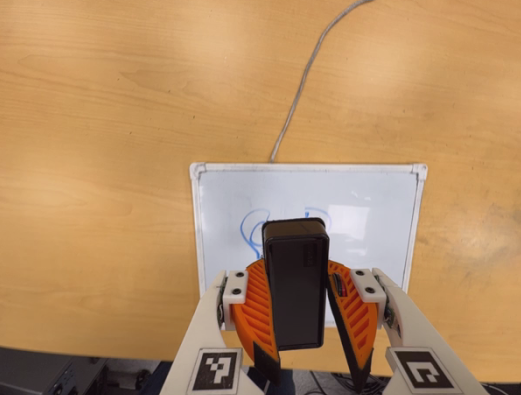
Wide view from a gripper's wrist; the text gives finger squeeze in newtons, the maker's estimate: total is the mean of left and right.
{"total": 8.1, "left": 9.0, "right": 7.3}